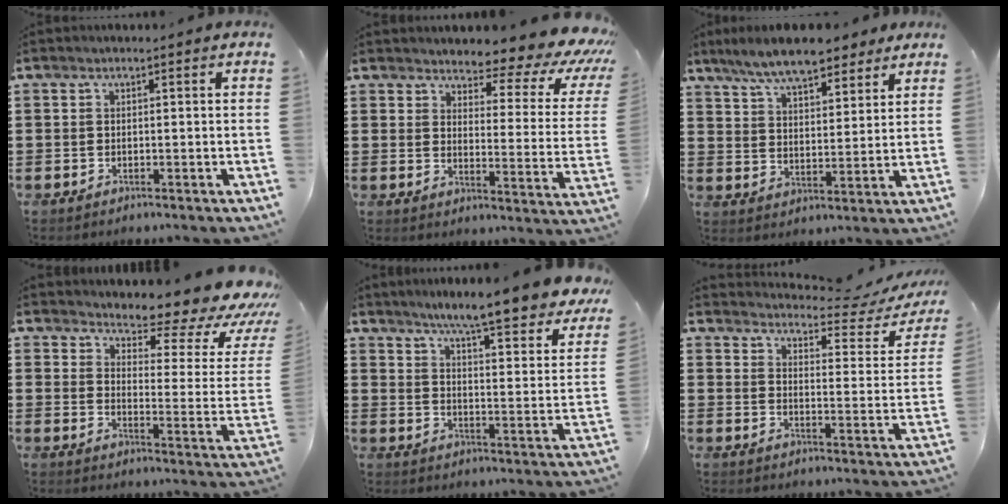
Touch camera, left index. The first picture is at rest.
{"total": 5.4, "force": [4.6, 1.6, 2.4], "torque": [-0.040, -0.044, 0.071]}
{"total": 8.6, "force": [7.6, 1.6, 3.6], "torque": [-0.098, -0.016, 0.140]}
{"total": 8.7, "force": [7.5, 1.6, 4.1], "torque": [-0.066, -0.069, 0.121]}
{"total": 7.6, "force": [6.7, -0.8, 3.5], "torque": [-0.078, -0.058, 0.106]}
{"total": 4.4, "force": [4.1, 0.4, 1.6], "torque": [-0.040, -0.037, 0.061]}